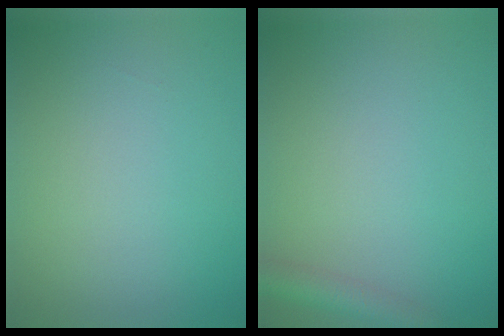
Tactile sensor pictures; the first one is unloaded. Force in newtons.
{"total": 2.9, "press": 2.9, "slide": 0.1}